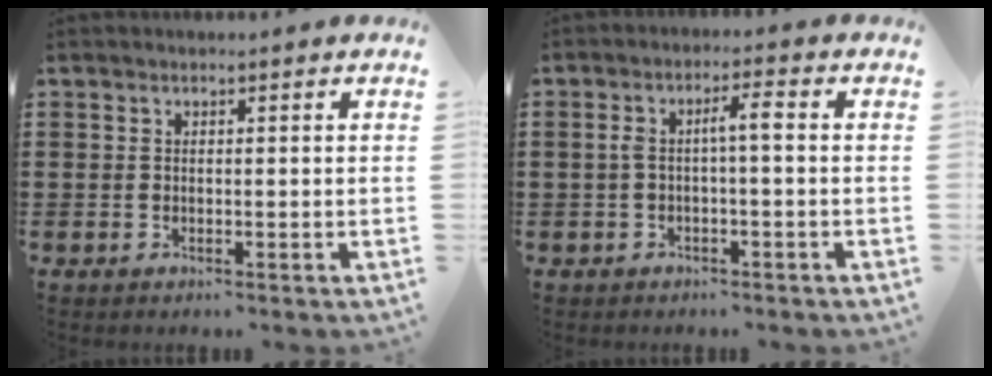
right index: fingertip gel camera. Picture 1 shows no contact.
{"total": 3.4, "force": [-0.1, 0.5, 3.4], "torque": [-0.065, 0.008, -0.006]}